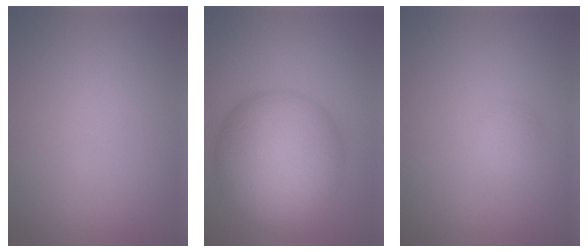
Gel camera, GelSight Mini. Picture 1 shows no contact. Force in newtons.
{"total": 11.7, "press": 11.7, "slide": 0.1}
{"total": 0.9, "press": 0.9, "slide": 0.1}